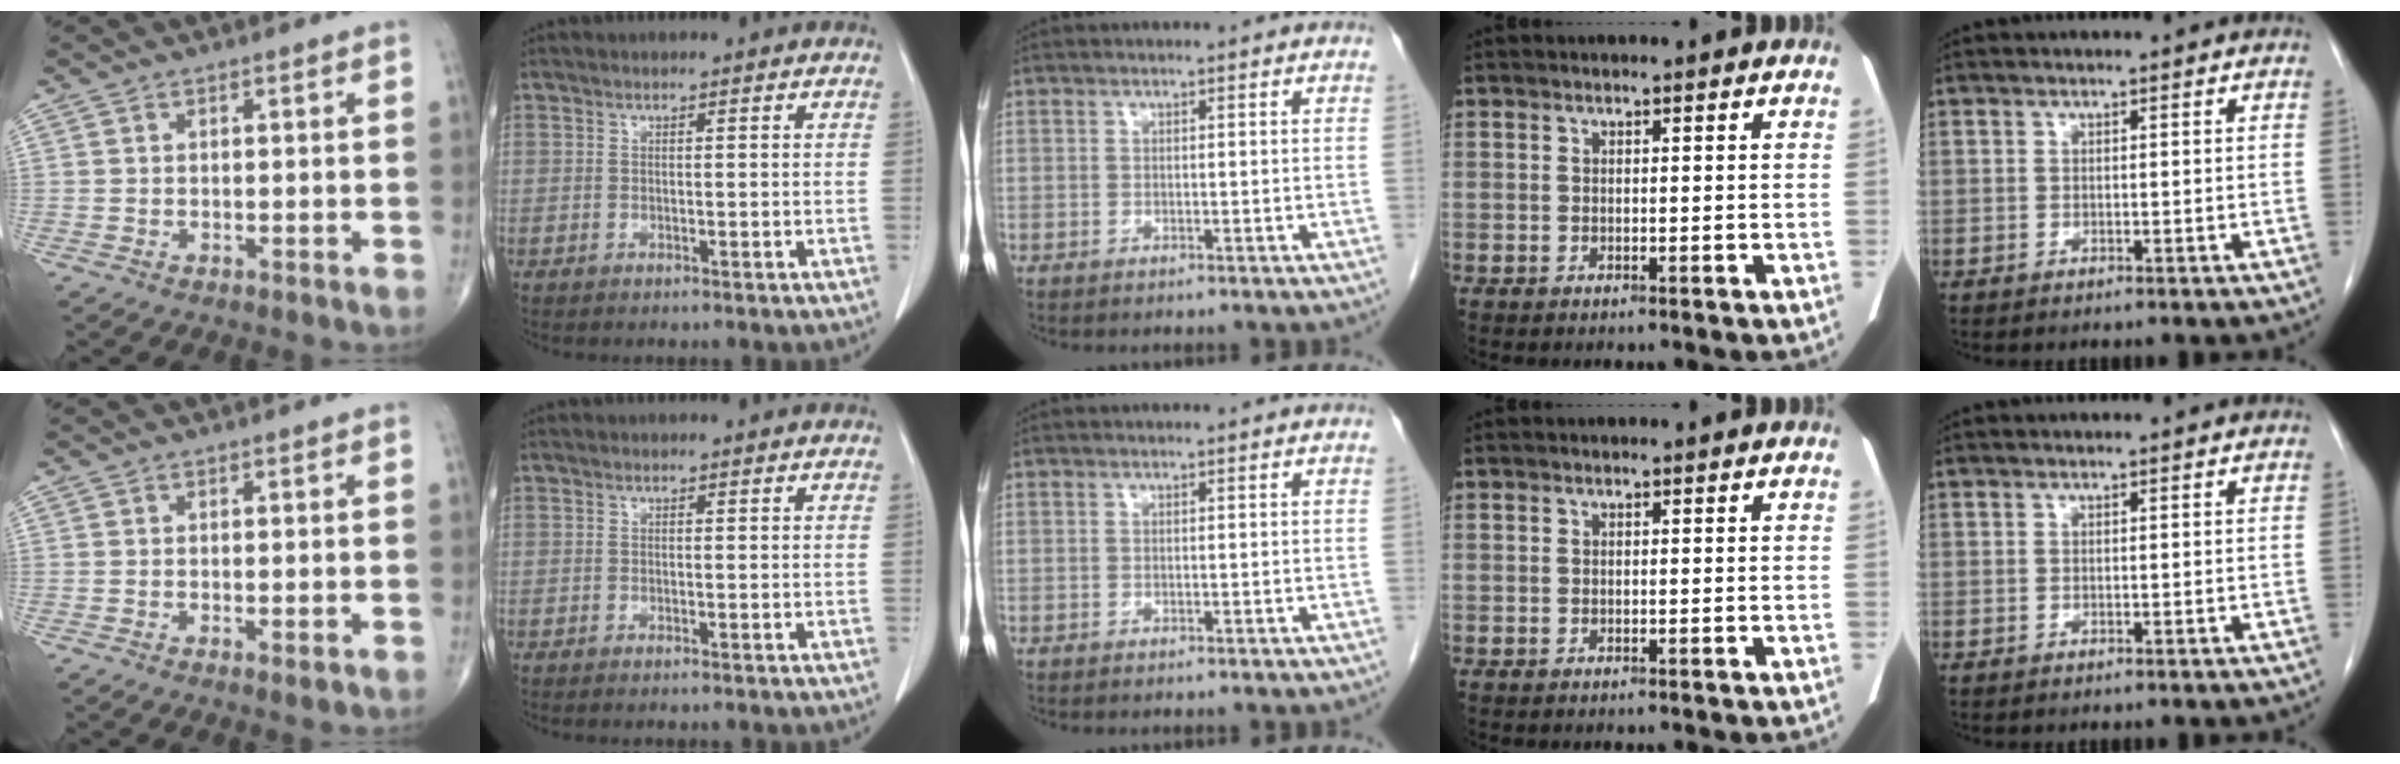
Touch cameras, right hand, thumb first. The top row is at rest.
{"thumb": {"total": 1.4, "force": [-0.5, 0.4, 1.3], "torque": [-0.022, -0.005, -0.006]}, "index": {"total": 0.6, "force": [-0.5, 0.0, 0.2], "torque": [-0.008, -0.001, -0.009]}}